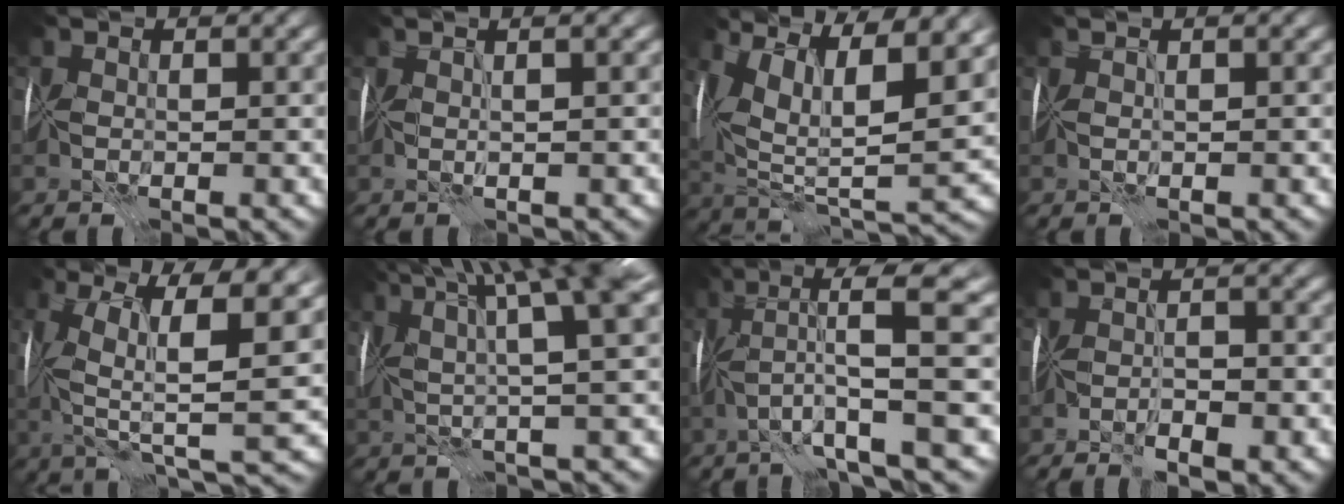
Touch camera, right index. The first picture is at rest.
{"total": 2.7, "force": [1.2, 0.5, 2.4], "torque": [-0.017, 0.016, -0.005]}
{"total": 13.5, "force": [5.7, 5.6, 10.9], "torque": [-0.177, 0.009, 0.106]}
{"total": 0.9, "force": [0.6, -0.4, 0.6], "torque": [-0.006, 0.005, 0.011]}
{"total": 11.4, "force": [2.2, 3.3, 10.7], "torque": [-0.194, 0.007, 0.038]}
{"total": 10.0, "force": [4.1, 1.3, 9.0], "torque": [-0.125, 0.024, 0.064]}
{"total": 8.2, "force": [0.8, 0.2, 8.2], "torque": [-0.118, 0.022, 0.013]}
{"total": 2.6, "force": [-1.9, 0.4, 1.7], "torque": [-0.021, 0.000, -0.032]}